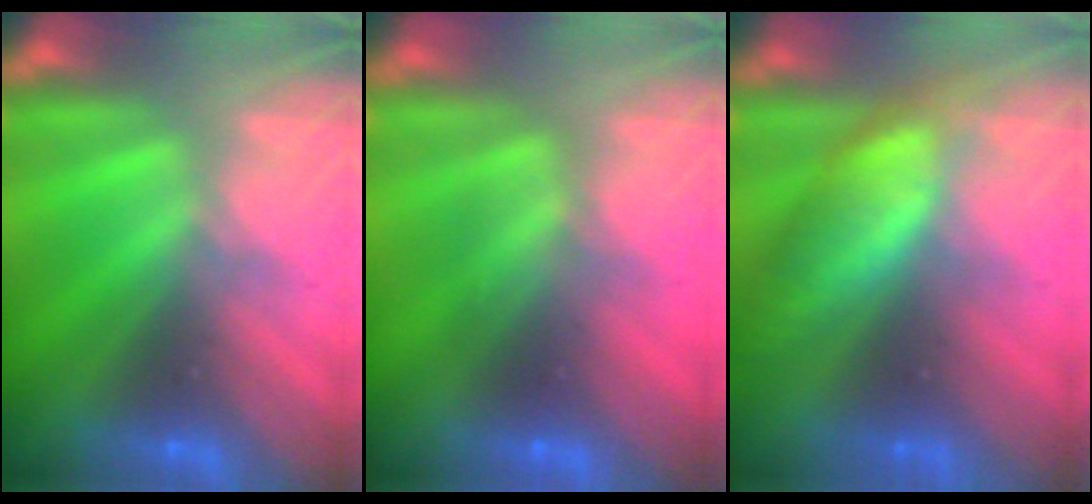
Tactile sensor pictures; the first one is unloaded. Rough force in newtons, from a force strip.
{"total": 2.6}
{"total": 7.3}